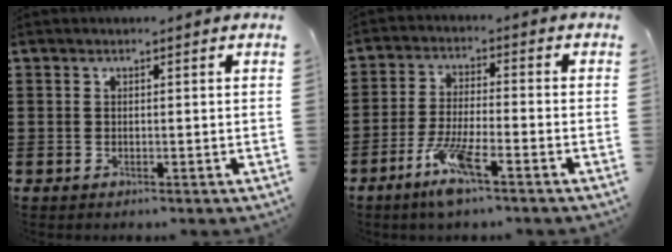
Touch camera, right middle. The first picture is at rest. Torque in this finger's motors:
{"motor_torque": [2.14, 0.00, 0.25, 0.18]}